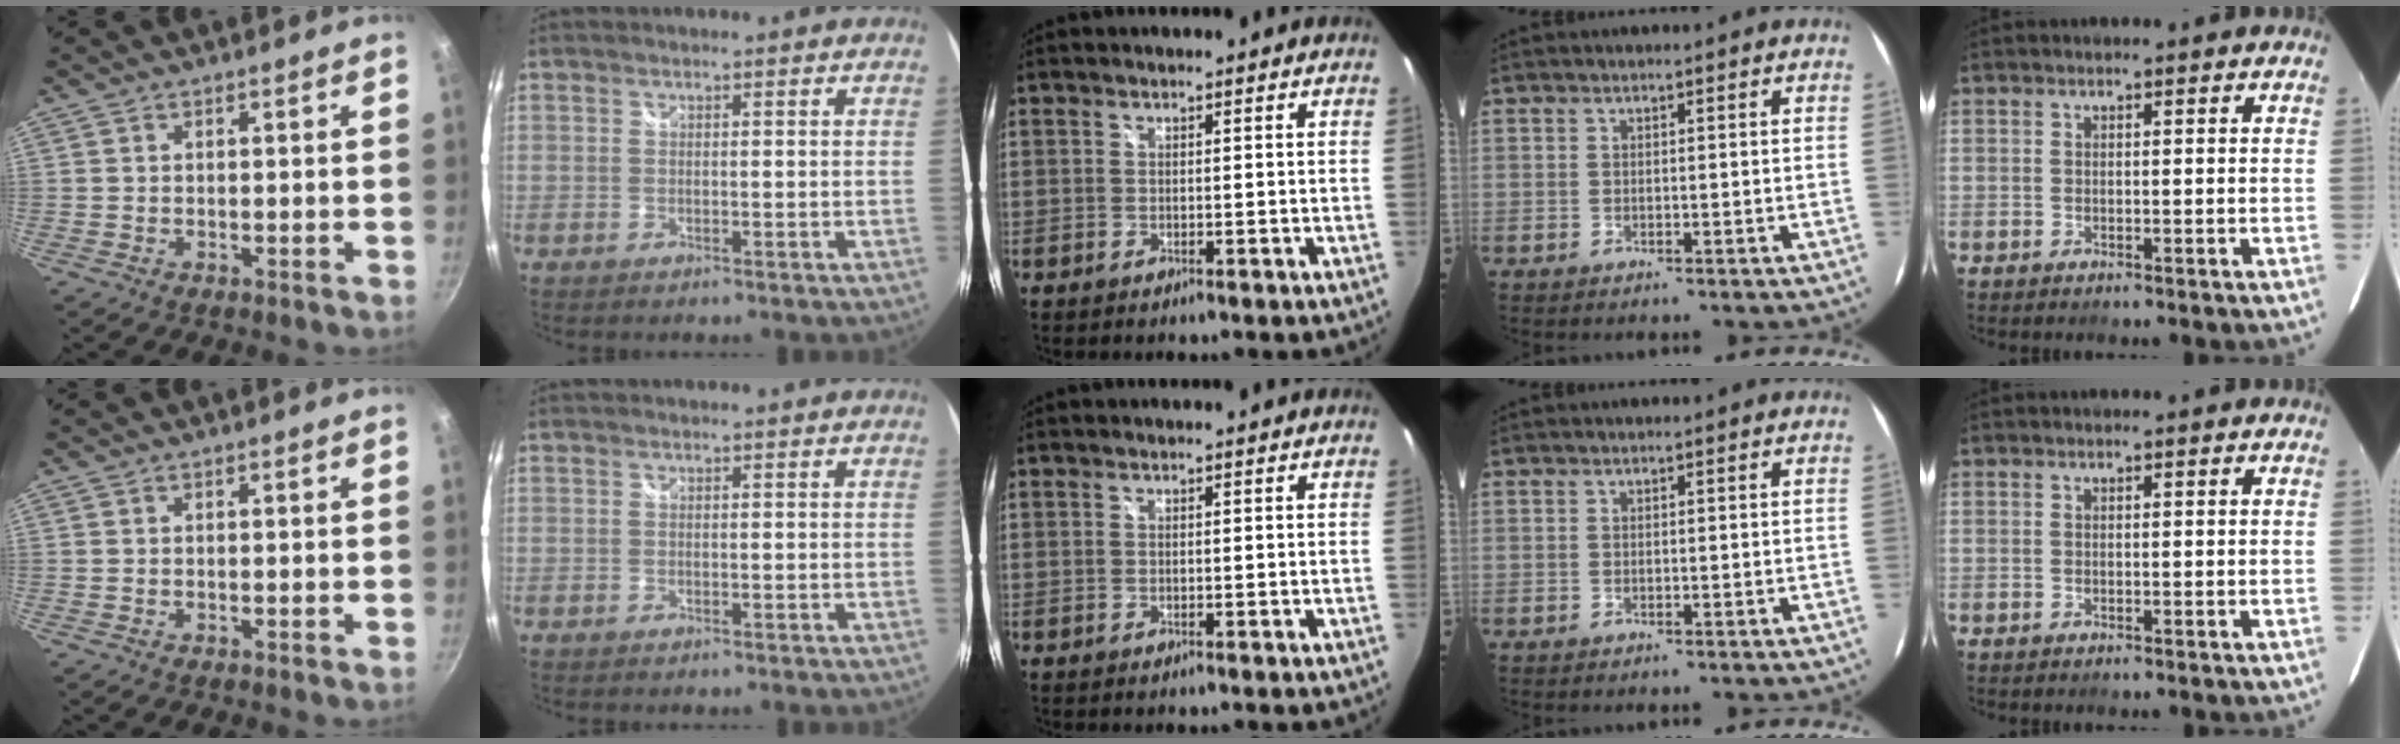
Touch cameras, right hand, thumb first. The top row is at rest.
{}